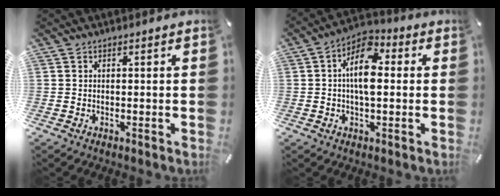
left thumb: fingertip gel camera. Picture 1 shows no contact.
{"total": 9.9, "force": [0.7, 5.3, 8.4], "torque": [-0.141, 0.001, 0.009]}